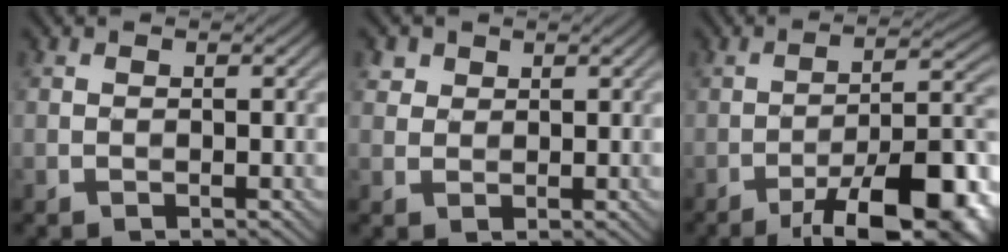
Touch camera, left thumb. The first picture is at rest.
{"total": 2.0, "force": [1.3, 1.5, 0.5], "torque": [-0.017, -0.005, 0.031]}
{"total": 15.4, "force": [-9.3, 3.9, 11.7], "torque": [-0.169, 0.015, -0.143]}